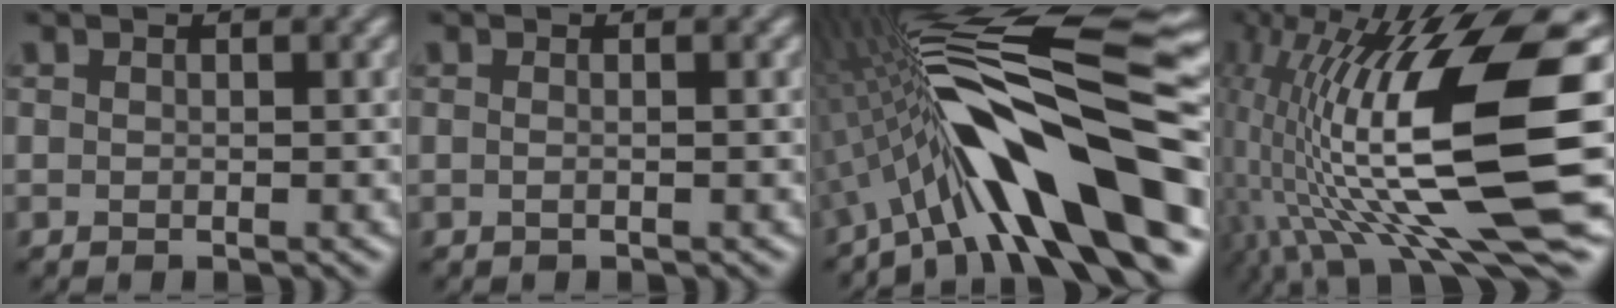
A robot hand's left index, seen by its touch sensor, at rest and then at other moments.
{"total": 1.0, "force": [0.1, 0.5, 0.9], "torque": [-0.009, -0.012, -0.011]}
{"total": 15.0, "force": [-4.7, 3.4, 13.8], "torque": [-0.218, 0.029, -0.073]}
{"total": 16.6, "force": [0.0, 5.1, 15.8], "torque": [-0.301, 0.006, 0.005]}